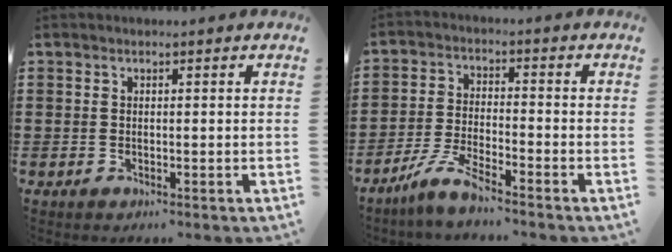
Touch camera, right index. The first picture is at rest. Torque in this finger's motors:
{"motor_torque": [1.08, 1.06, 0.11, 0.03]}